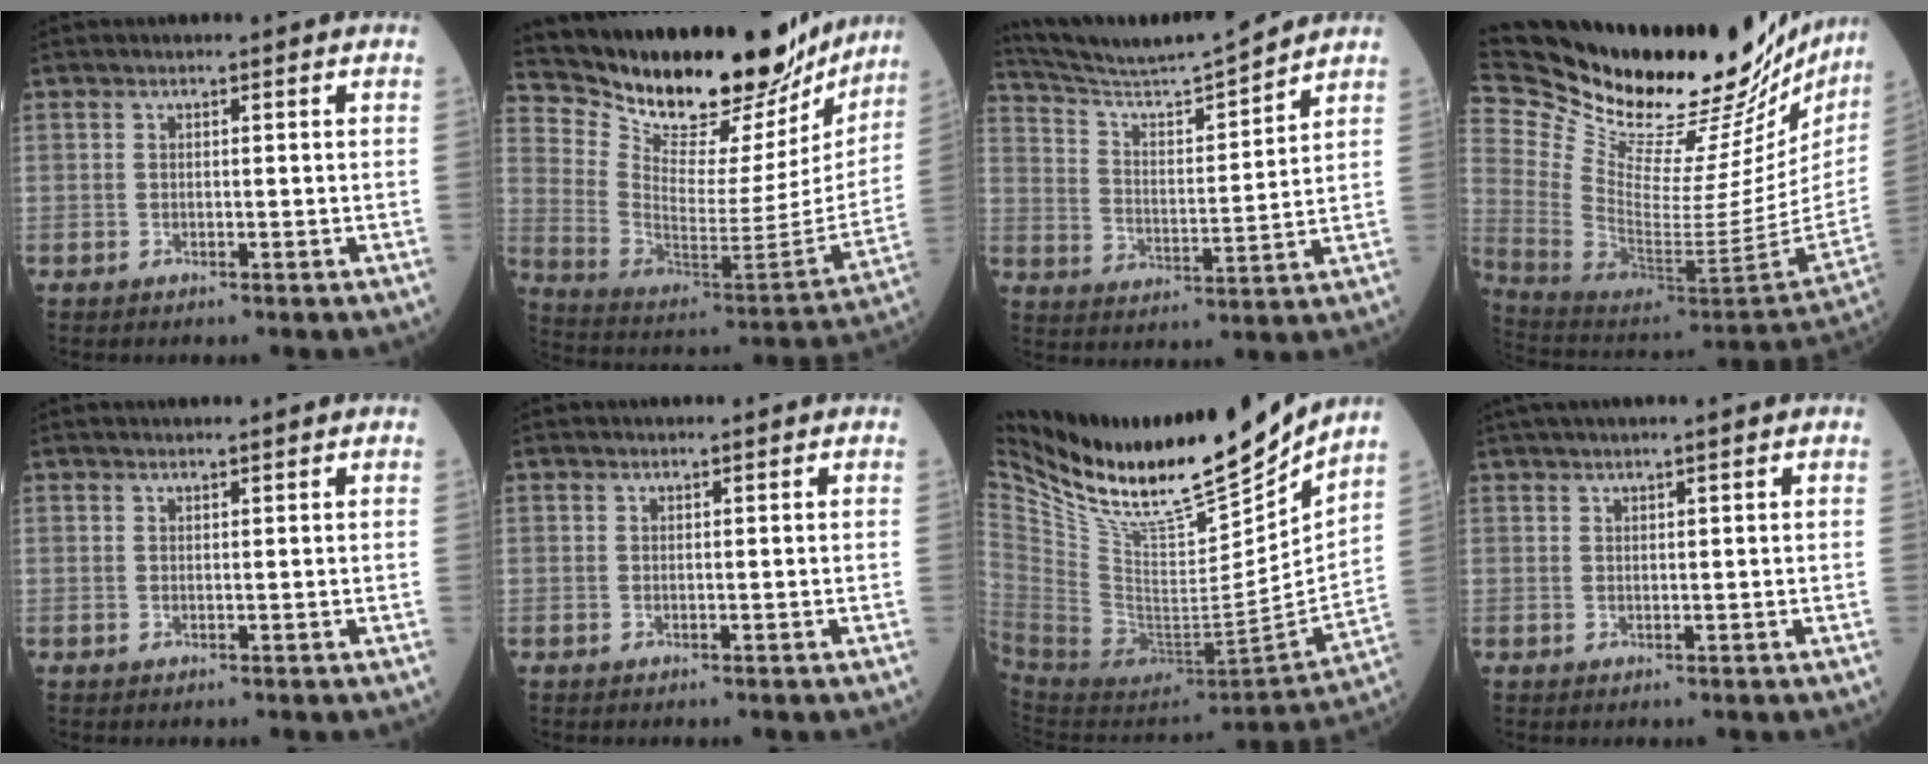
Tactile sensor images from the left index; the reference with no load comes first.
{"total": 28.7, "force": [24.8, 8.2, 11.8], "torque": [-0.202, -0.049, 0.356]}
{"total": 13.6, "force": [13.0, -1.1, 3.9], "torque": [-0.081, 0.001, 0.225]}
{"total": 37.5, "force": [33.0, 6.9, 16.5], "torque": [-0.301, -0.129, 0.471]}
{"total": 1.9, "force": [1.8, -0.1, 0.6], "torque": [-0.006, 0.013, 0.027]}
{"total": 0.0}
{"total": 27.2, "force": [23.3, 4.6, 13.3], "torque": [-0.245, -0.056, 0.390]}
{"total": 4.3, "force": [3.4, -0.6, 2.5], "torque": [-0.036, 0.026, 0.062]}